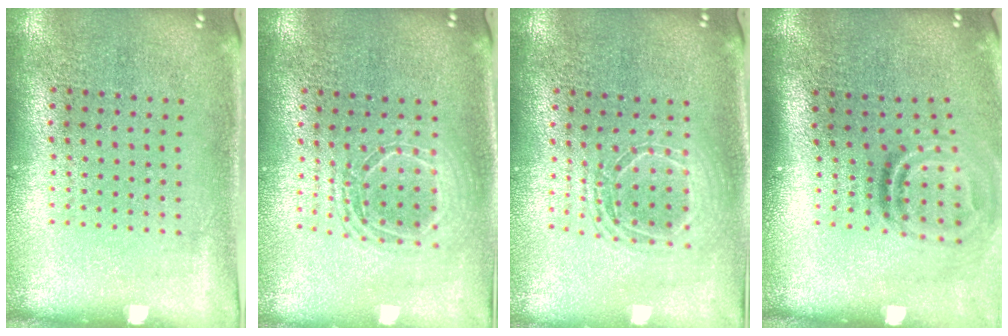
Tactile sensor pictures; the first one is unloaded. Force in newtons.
{"total": 1.7, "press": 1.4, "slide": 0.9}
{"total": 1.8, "press": 1.5, "slide": 1.0}
{"total": 1.9, "press": 1.1, "slide": 1.6}